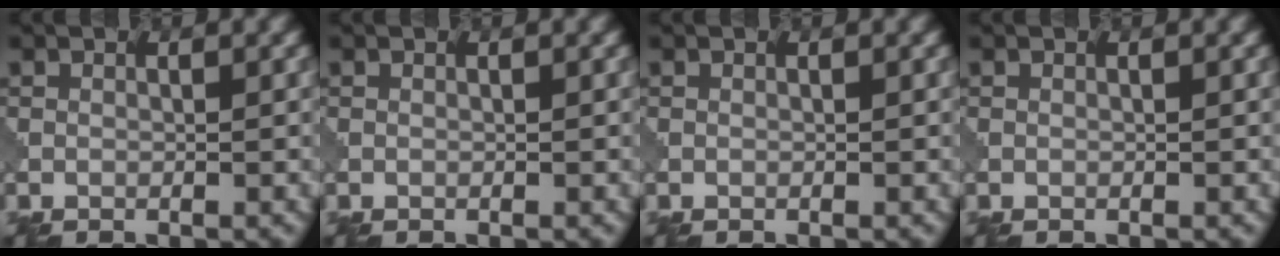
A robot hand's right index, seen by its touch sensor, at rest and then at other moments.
{"total": 0.0}
{"total": 0.0}
{"total": 0.0}